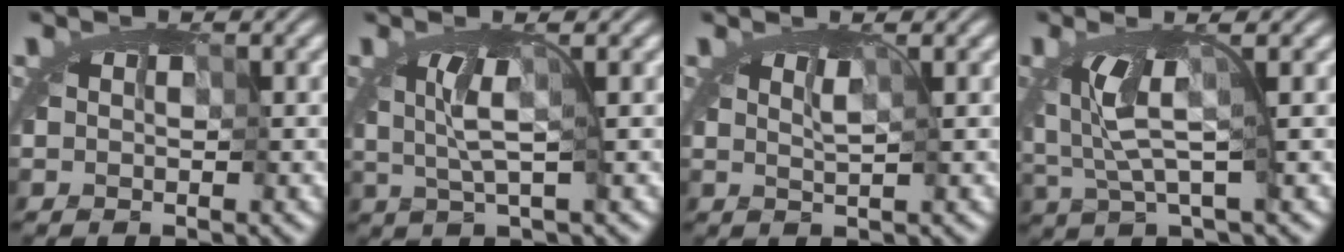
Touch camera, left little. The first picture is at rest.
{"total": 2.3, "force": [-0.7, 0.0, 2.2], "torque": [-0.044, -0.008, -0.011]}
{"total": 0.9, "force": [0.8, -0.3, 0.2], "torque": [-0.004, 0.004, 0.005]}
{"total": 2.7, "force": [-0.7, 0.2, 2.6], "torque": [-0.058, -0.015, -0.013]}